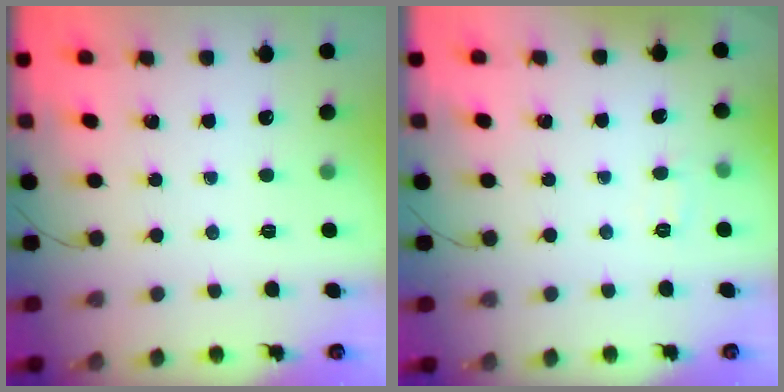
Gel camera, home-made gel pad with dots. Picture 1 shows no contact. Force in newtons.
{"total": 4.9, "press": 4.7, "slide": 1.2}